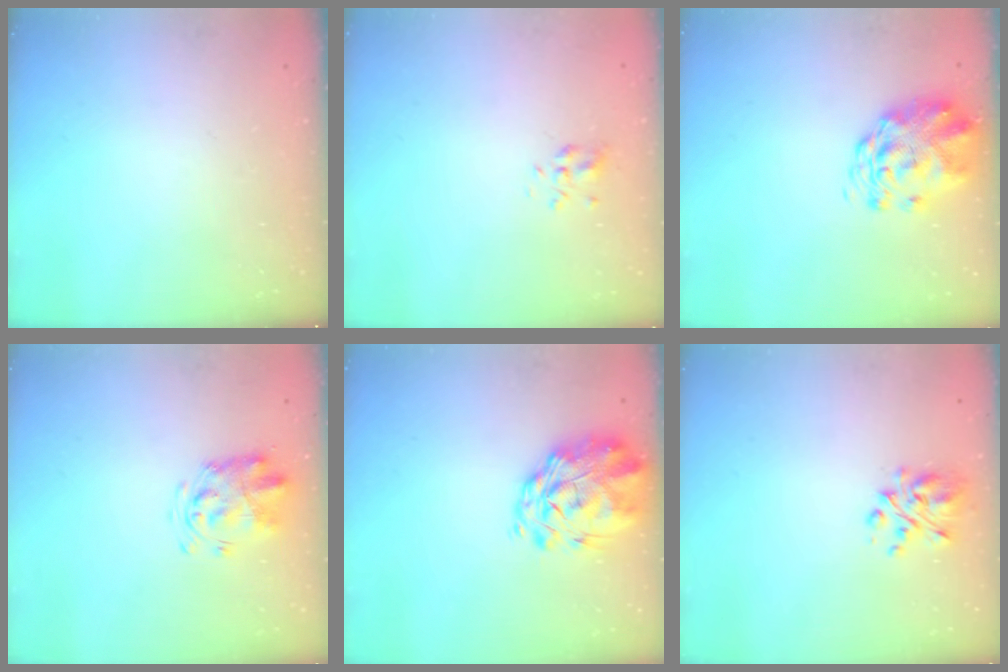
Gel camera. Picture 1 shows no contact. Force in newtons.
{"total": 3.3, "press": 3.1, "slide": 1.1}
{"total": 2.9, "press": 2.7, "slide": 1.1}
{"total": 3.9, "press": 3.8, "slide": 0.8}
{"total": 3.3, "press": 2.6, "slide": 2.0}
{"total": 5.3, "press": 5.1, "slide": 1.6}